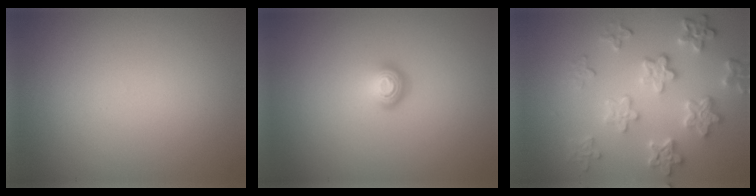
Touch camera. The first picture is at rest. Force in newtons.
{"total": 1.8, "press": 1.1, "slide": 1.5}
{"total": 5.9, "press": 4.4, "slide": 3.9}